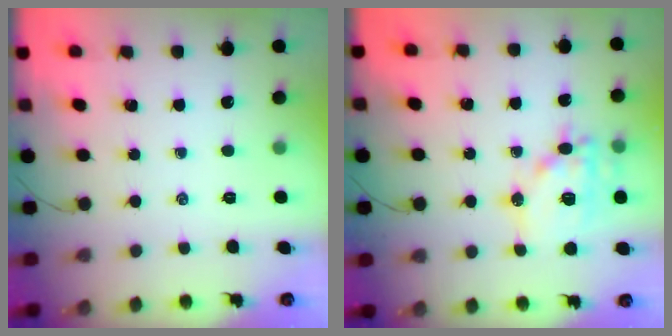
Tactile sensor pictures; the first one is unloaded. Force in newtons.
{"total": 15.3, "press": 15.2, "slide": 2.2}